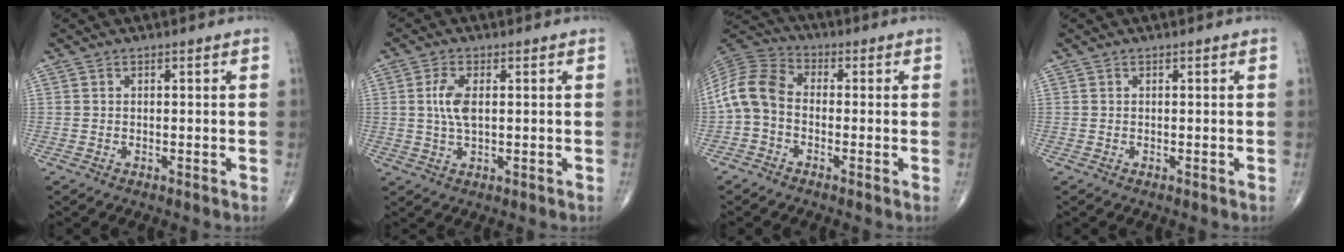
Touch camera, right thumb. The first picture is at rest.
{"total": 5.1, "force": [0.6, 2.2, 4.5], "torque": [-0.101, -0.001, 0.012]}
{"total": 9.0, "force": [-1.5, 6.3, 6.3], "torque": [-0.121, 0.028, -0.048]}
{"total": 0.0}